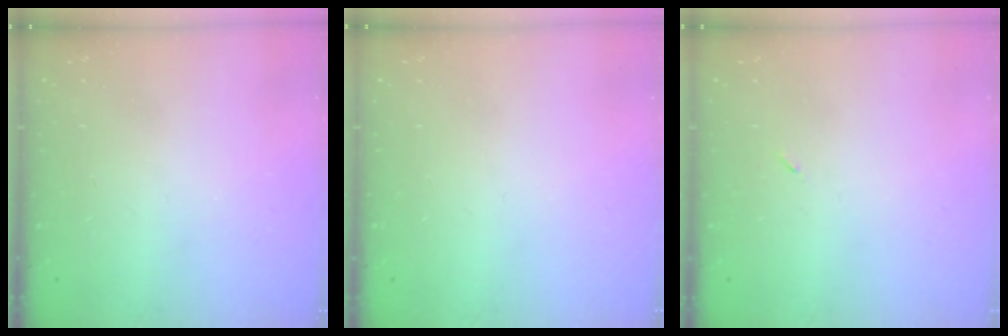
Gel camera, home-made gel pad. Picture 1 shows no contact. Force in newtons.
{"total": 0.0}
{"total": 2.6, "press": 2.3, "slide": 1.2}